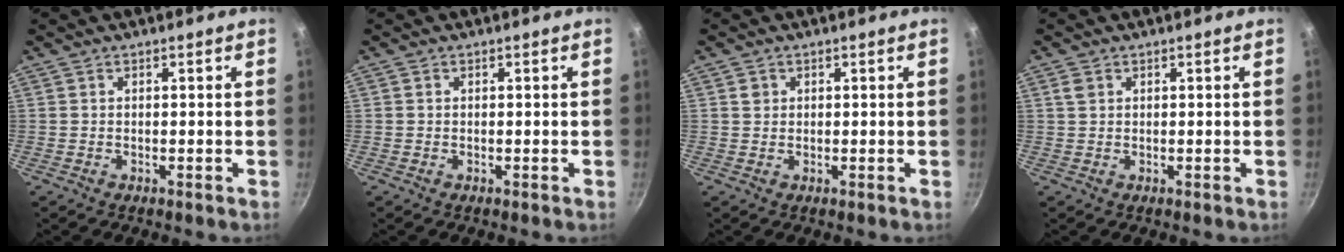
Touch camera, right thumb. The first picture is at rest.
{"total": 0.0}
{"total": 1.5, "force": [0.5, 1.3, 0.4], "torque": [-0.001, 0.003, 0.007]}
{"total": 1.8, "force": [0.7, 1.4, 0.9], "torque": [-0.014, 0.002, 0.012]}